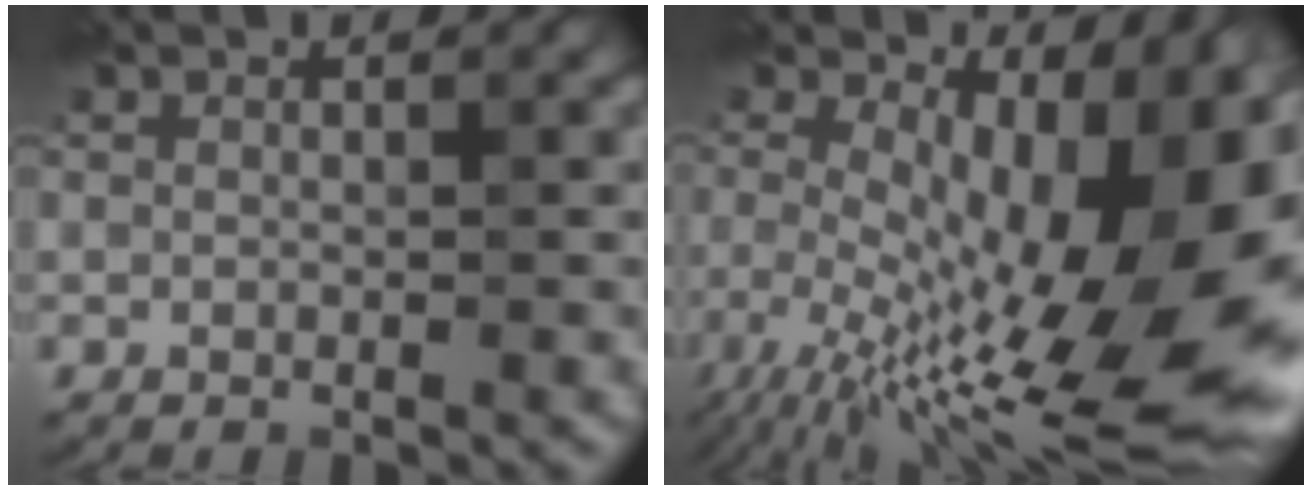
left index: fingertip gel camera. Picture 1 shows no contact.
{"total": 16.0, "force": [-1.5, 5.9, 14.7], "torque": [-0.194, -0.015, -0.011]}